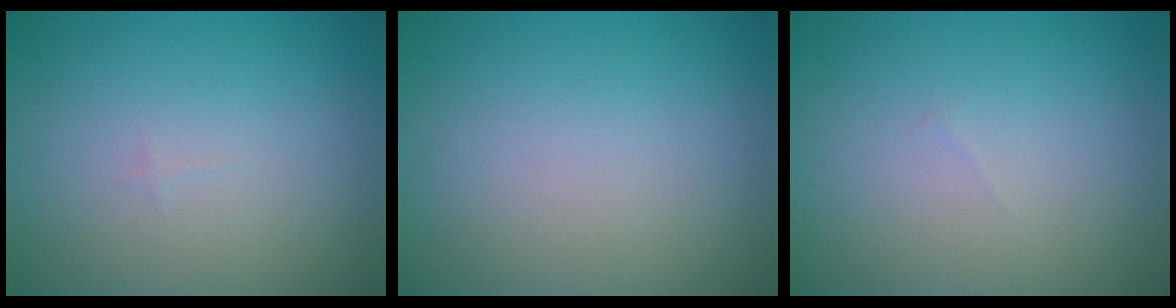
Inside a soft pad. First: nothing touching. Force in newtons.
{"total": 0.0}
{"total": 0.0}